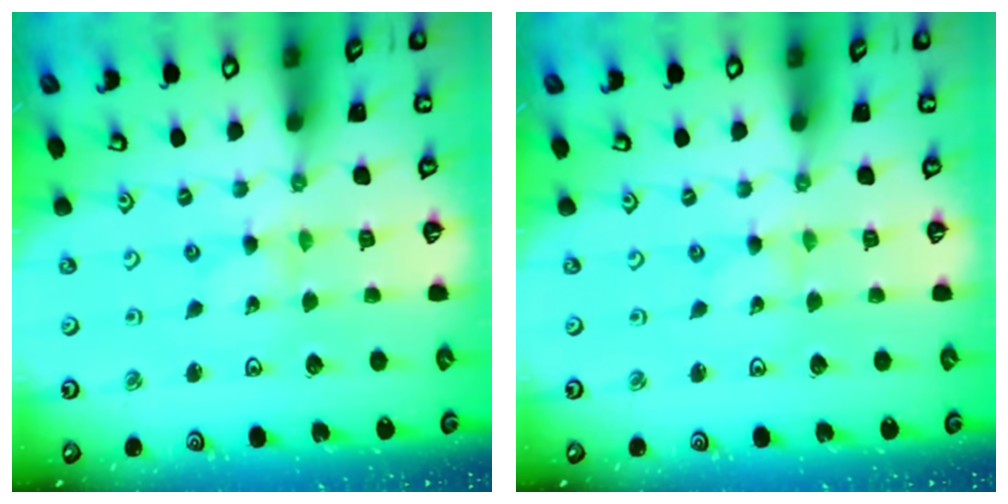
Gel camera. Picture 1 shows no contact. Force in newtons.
{"total": 0.0}